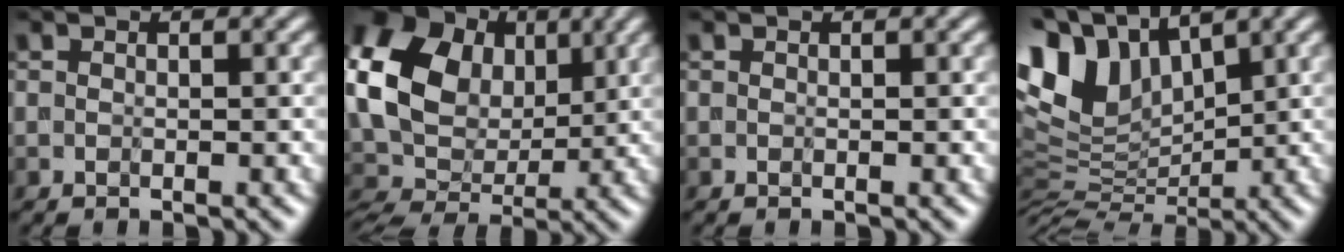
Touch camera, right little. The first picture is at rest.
{"total": 12.1, "force": [3.7, 9.2, 6.9], "torque": [-0.170, 0.017, 0.072]}
{"total": 0.0}
{"total": 7.0, "force": [3.8, 4.0, 4.3], "torque": [-0.116, 0.002, 0.071]}